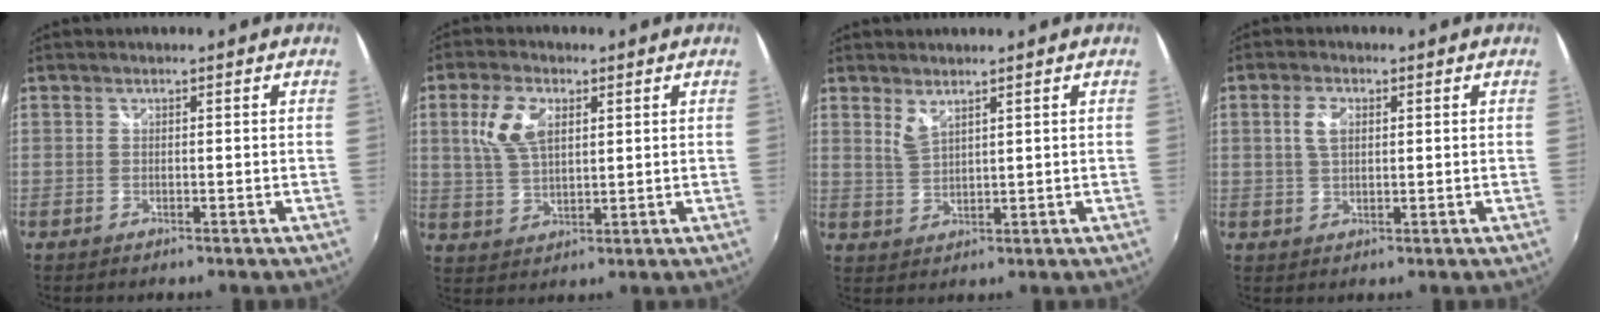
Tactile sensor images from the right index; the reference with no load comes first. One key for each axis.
{"total": 8.2, "fx": 2.7, "fy": 4.5, "fz": 6.3, "tx": -0.130, "ty": 0.010, "tz": 0.057}
{"total": 2.7, "fx": 2.1, "fy": 0.7, "fz": 1.6, "tx": -0.032, "ty": -0.003, "tz": 0.038}
{"total": 3.8, "fx": 0.9, "fy": 2.2, "fz": 2.9, "tx": -0.057, "ty": 0.006, "tz": 0.018}